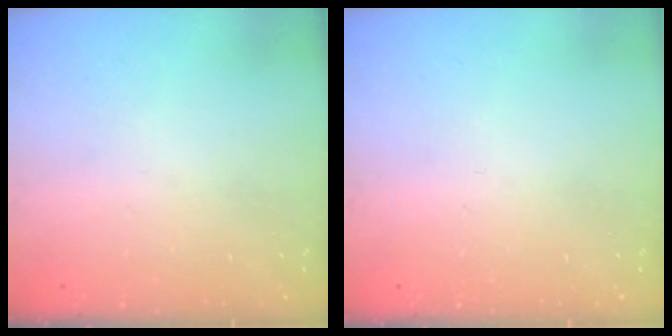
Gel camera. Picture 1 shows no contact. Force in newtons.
{"total": 0.0}